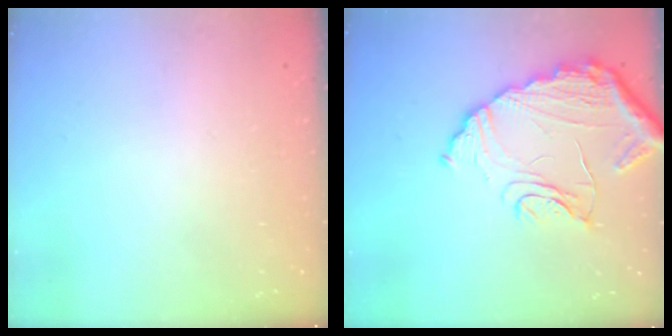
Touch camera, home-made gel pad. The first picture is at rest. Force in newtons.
{"total": 15.1, "press": 15.0, "slide": 1.4}